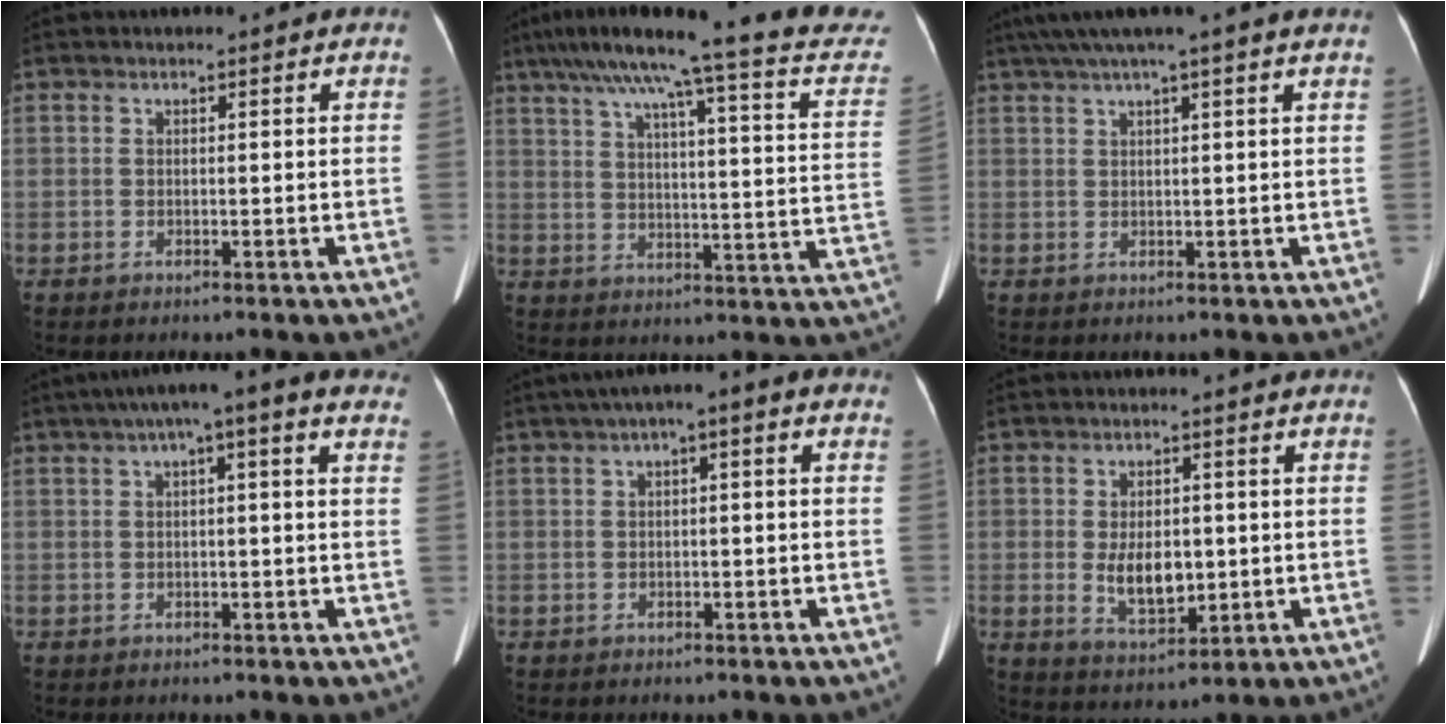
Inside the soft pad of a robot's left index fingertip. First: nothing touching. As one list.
[{"total": 25.6, "force": [21.0, 1.4, 14.7], "torque": [-0.221, -0.016, 0.257]}, {"total": 7.6, "force": [5.7, -1.4, 4.9], "torque": [-0.077, 0.036, 0.080]}, {"total": 10.5, "force": [6.0, 1.7, 8.5], "torque": [-0.118, 0.051, 0.070]}, {"total": 5.3, "force": [2.0, 1.1, 4.8], "torque": [-0.071, 0.035, 0.022]}, {"total": 6.8, "force": [-0.4, 3.5, 5.8], "torque": [-0.108, -0.009, 0.004]}]